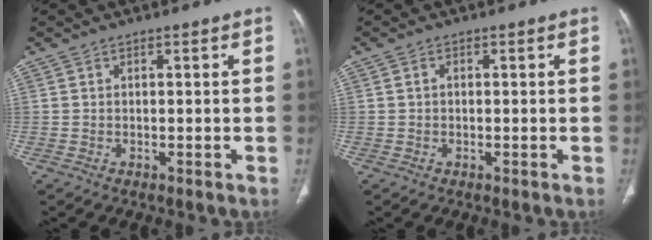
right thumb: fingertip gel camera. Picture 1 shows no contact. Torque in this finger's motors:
{"motor_torque": [-0.37, 0.31, -0.21, -0.07, 0.02]}